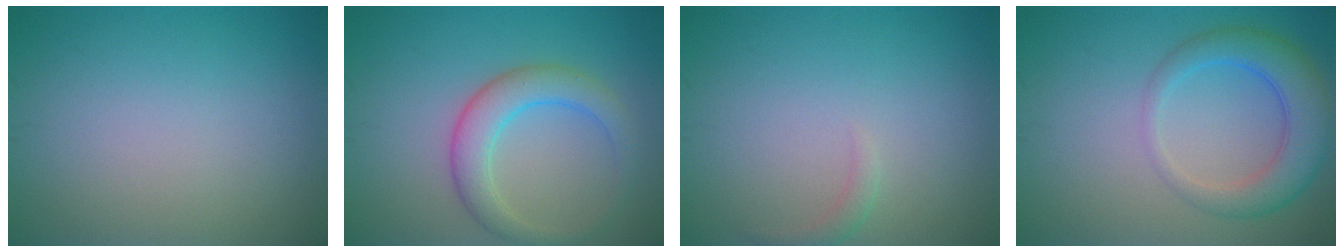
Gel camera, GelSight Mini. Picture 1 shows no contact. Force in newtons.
{"total": 4.3, "press": 4.3, "slide": 0.3}
{"total": 1.0, "press": 1.0, "slide": 0.1}
{"total": 5.1, "press": 5.1, "slide": 0.3}